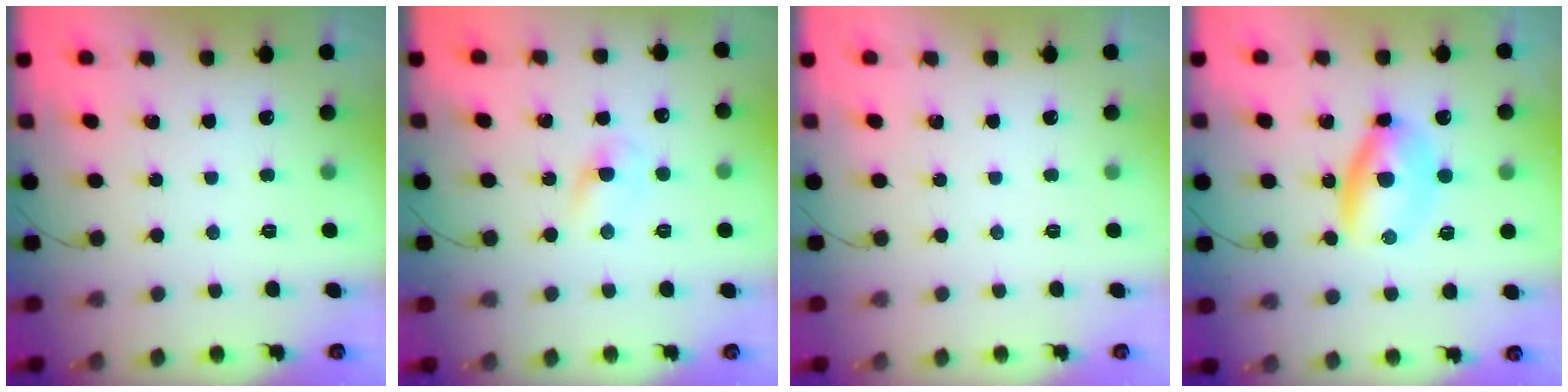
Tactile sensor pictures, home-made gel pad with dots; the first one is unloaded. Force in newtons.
{"total": 2.4, "press": 2.2, "slide": 1.0}
{"total": 0.0}
{"total": 6.2, "press": 6.1, "slide": 1.1}